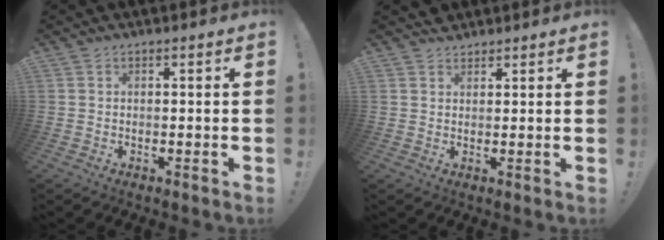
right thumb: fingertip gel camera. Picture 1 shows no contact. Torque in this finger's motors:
{"motor_torque": [-0.16, 0.22, 0.28, 0.29, 0.00]}